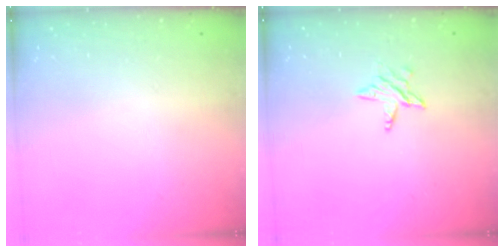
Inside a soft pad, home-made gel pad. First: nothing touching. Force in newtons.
{"total": 4.6, "press": 4.6, "slide": 0.6}